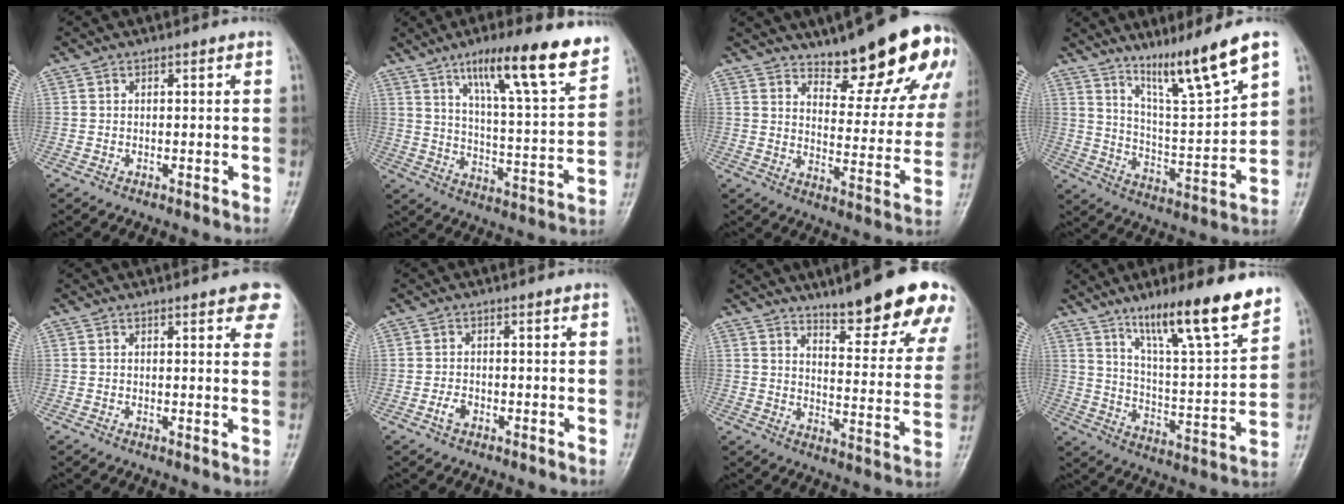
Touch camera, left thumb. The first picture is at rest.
{"total": 19.0, "force": [12.0, 3.2, 14.4], "torque": [-0.193, -0.054, 0.189]}
{"total": 18.6, "force": [12.9, 5.8, 12.1], "torque": [-0.117, -0.089, 0.177]}
{"total": 13.5, "force": [9.4, 0.3, 9.7], "torque": [-0.159, -0.064, 0.170]}
{"total": 7.4, "force": [4.4, 2.1, 5.6], "torque": [-0.040, -0.008, 0.044]}
{"total": 1.7, "force": [-0.8, 1.1, 1.1], "torque": [-0.023, 0.006, -0.018]}
{"total": 20.3, "force": [14.5, 4.4, 13.5], "torque": [-0.139, -0.084, 0.191]}
{"total": 18.1, "force": [12.7, 2.6, 12.6], "torque": [-0.179, -0.072, 0.209]}